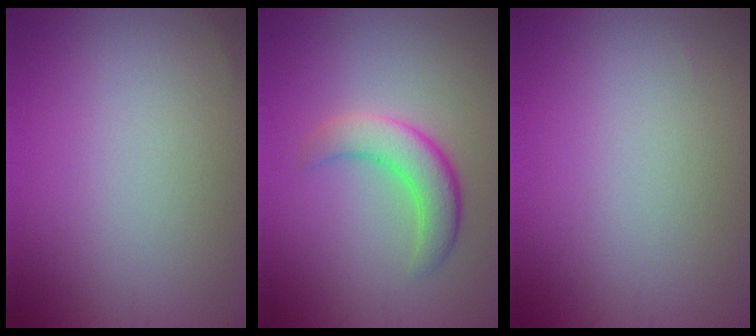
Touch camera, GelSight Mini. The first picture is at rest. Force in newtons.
{"total": 4.0, "press": 4.0, "slide": 0.2}
{"total": 0.0}